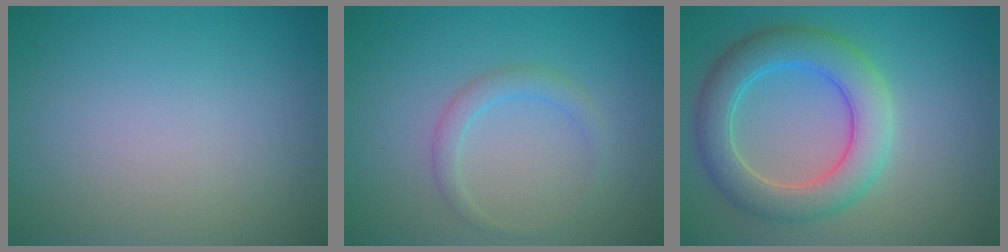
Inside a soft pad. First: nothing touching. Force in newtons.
{"total": 1.6, "press": 1.6, "slide": 0.0}
{"total": 5.8, "press": 5.8, "slide": 0.3}